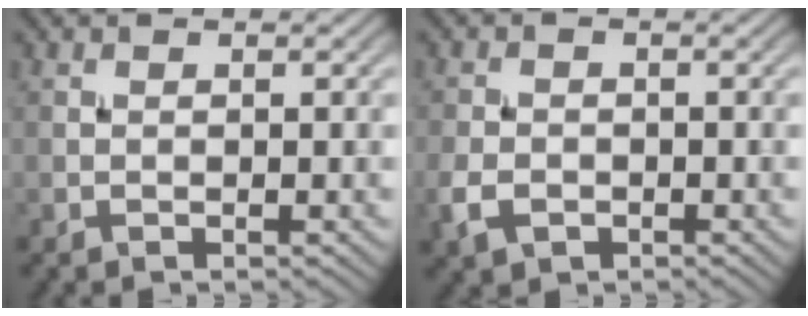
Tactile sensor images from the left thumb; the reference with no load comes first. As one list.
[{"total": 3.6, "force": [-1.6, 2.6, 2.0], "torque": [-0.053, -0.009, -0.038]}]